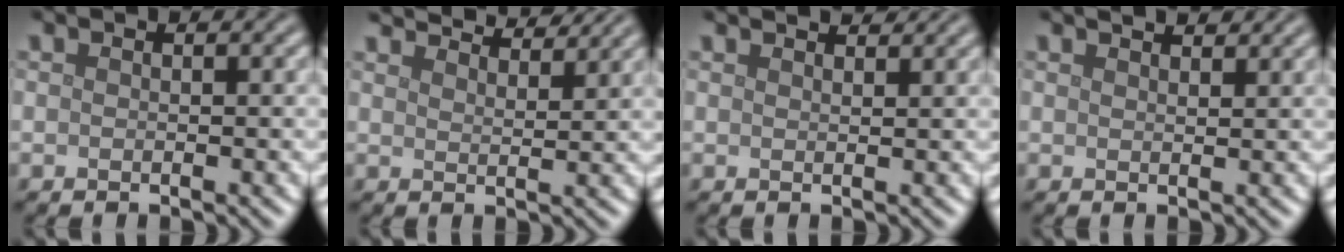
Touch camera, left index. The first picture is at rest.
{"total": 6.1, "force": [5.7, 0.9, 1.9], "torque": [-0.027, 0.009, 0.065]}
{"total": 2.8, "force": [2.5, 0.7, 1.0], "torque": [-0.005, 0.005, 0.015]}
{"total": 2.4, "force": [2.2, 0.5, 0.9], "torque": [-0.005, 0.003, 0.020]}